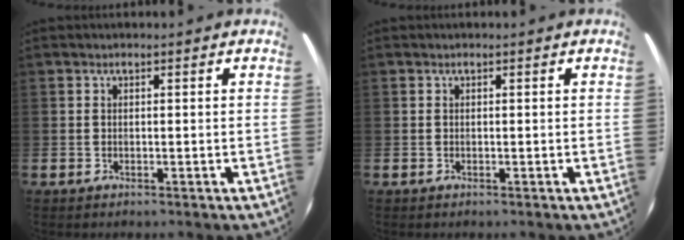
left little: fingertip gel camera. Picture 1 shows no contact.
{"total": 0.0}